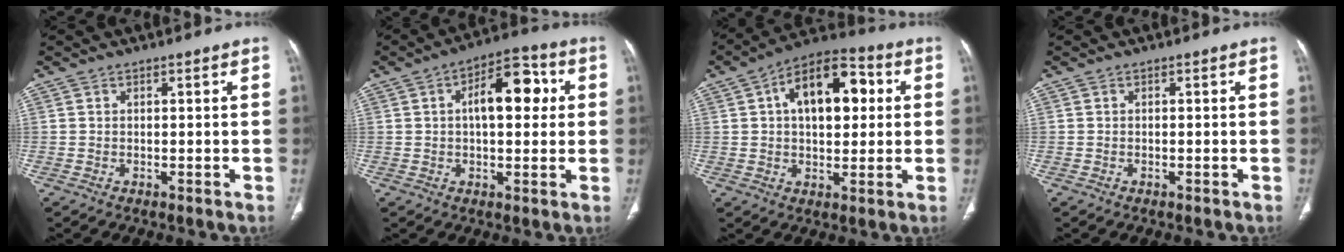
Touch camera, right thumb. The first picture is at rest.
{"total": 11.5, "force": [2.1, 5.8, 9.7], "torque": [-0.119, 0.021, 0.023]}
{"total": 15.3, "force": [3.3, 8.6, 12.2], "torque": [-0.154, 0.021, 0.045]}
{"total": 0.0}